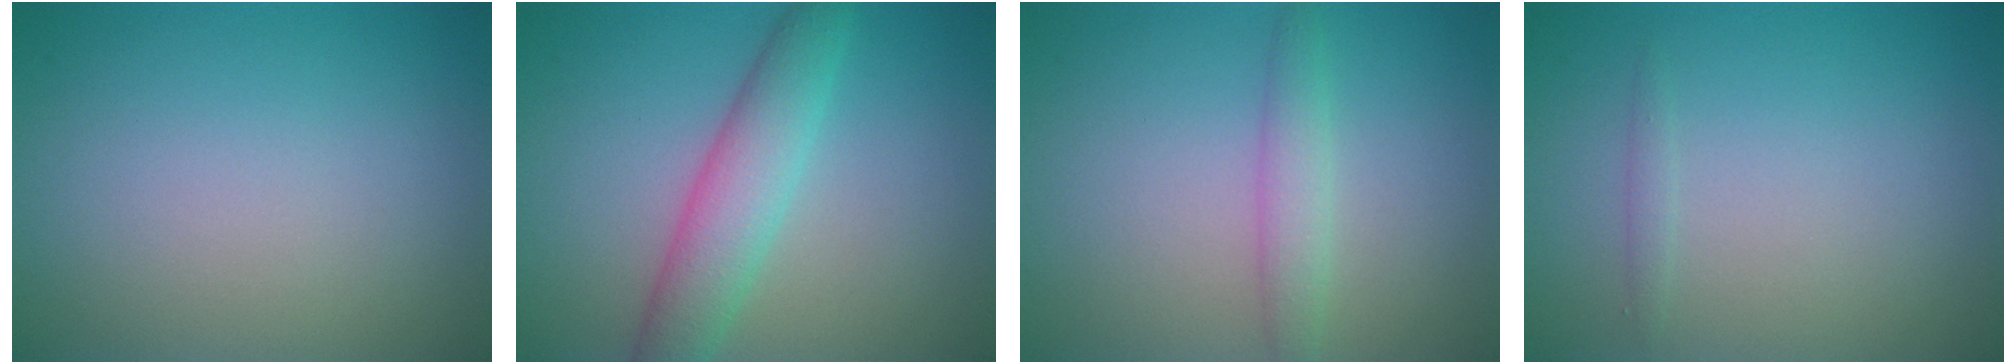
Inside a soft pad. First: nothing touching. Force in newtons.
{"total": 4.6, "press": 4.6, "slide": 0.1}
{"total": 2.0, "press": 2.0, "slide": 0.2}
{"total": 0.5, "press": 0.5, "slide": 0.0}